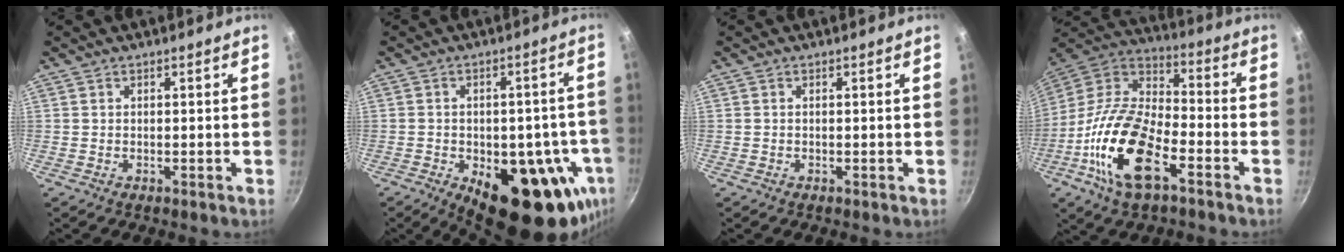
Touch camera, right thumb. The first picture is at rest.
{"total": 21.0, "force": [-7.8, 10.6, 16.3], "torque": [-0.158, 0.007, -0.095]}
{"total": 0.0}
{"total": 20.3, "force": [-8.5, 9.5, 15.8], "torque": [-0.291, 0.041, -0.180]}